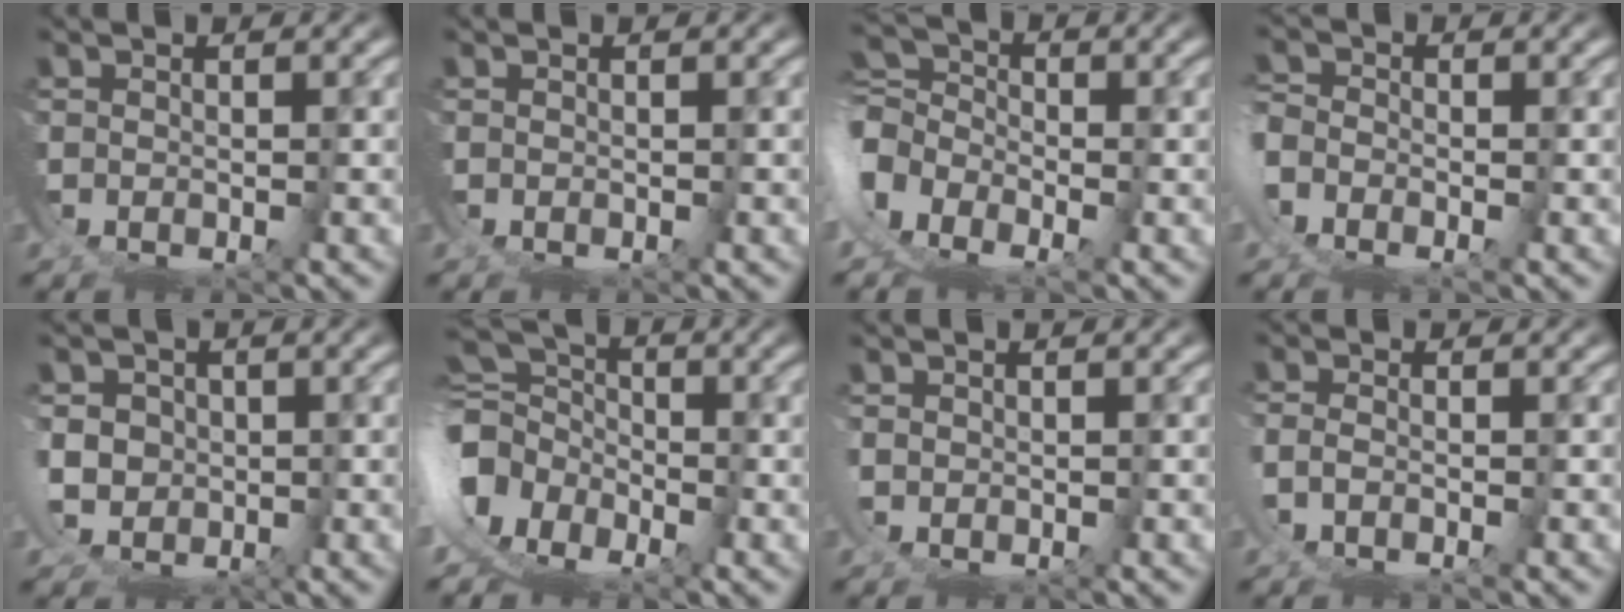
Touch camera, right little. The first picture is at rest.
{"total": 0.0}
{"total": 7.1, "force": [-1.6, 6.1, 3.2], "torque": [-0.071, -0.010, -0.041]}
{"total": 1.7, "force": [-1.0, 1.2, 0.7], "torque": [-0.014, 0.001, -0.024]}
{"total": 7.9, "force": [-0.8, 7.3, 2.9], "torque": [-0.080, -0.032, -0.012]}
{"total": 10.8, "force": [-1.2, 9.3, 5.4], "torque": [-0.120, -0.022, -0.031]}
{"total": 0.8, "force": [0.4, 0.5, 0.6], "torque": [-0.017, -0.003, 0.009]}
{"total": 0.9, "force": [-0.7, -0.3, 0.4], "torque": [-0.004, 0.001, -0.014]}